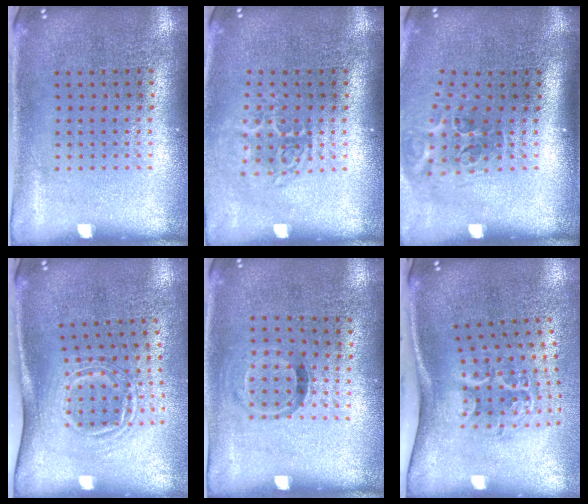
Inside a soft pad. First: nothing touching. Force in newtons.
{"total": 1.6, "press": 1.2, "slide": 1.2}
{"total": 2.0, "press": 1.2, "slide": 1.6}
{"total": 1.7, "press": 1.2, "slide": 1.2}
{"total": 0.9, "press": 0.6, "slide": 0.7}
{"total": 2.2, "press": 1.4, "slide": 1.7}